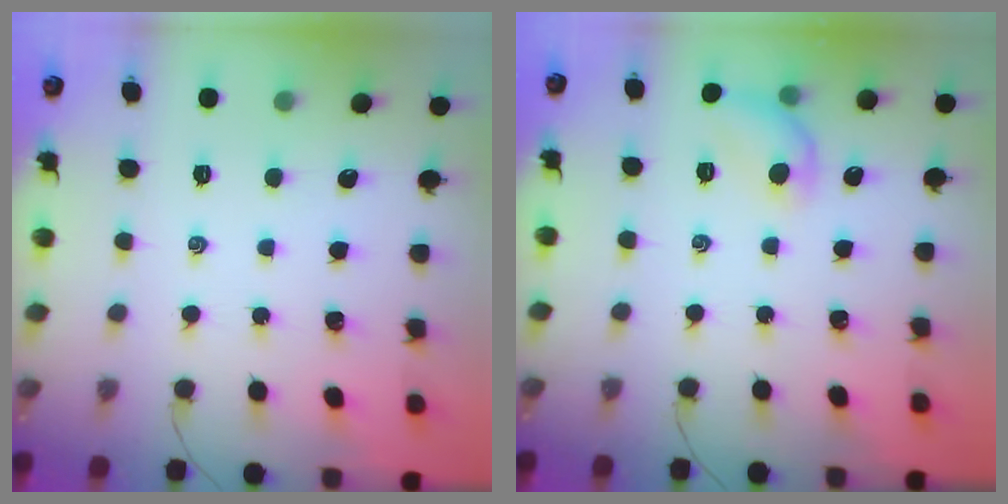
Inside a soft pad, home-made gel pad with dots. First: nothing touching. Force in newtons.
{"total": 8.8, "press": 8.8, "slide": 0.5}